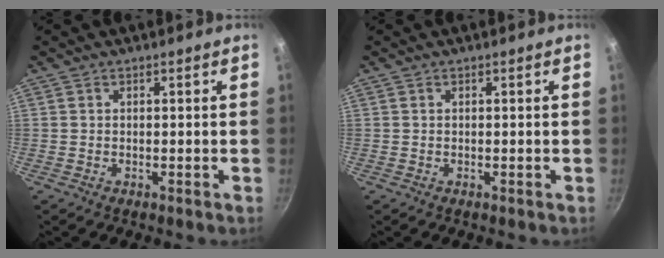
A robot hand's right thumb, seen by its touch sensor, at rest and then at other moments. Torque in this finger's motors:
{"motor_torque": [-0.02, -0.02, -0.07, 0.07, 0.01]}